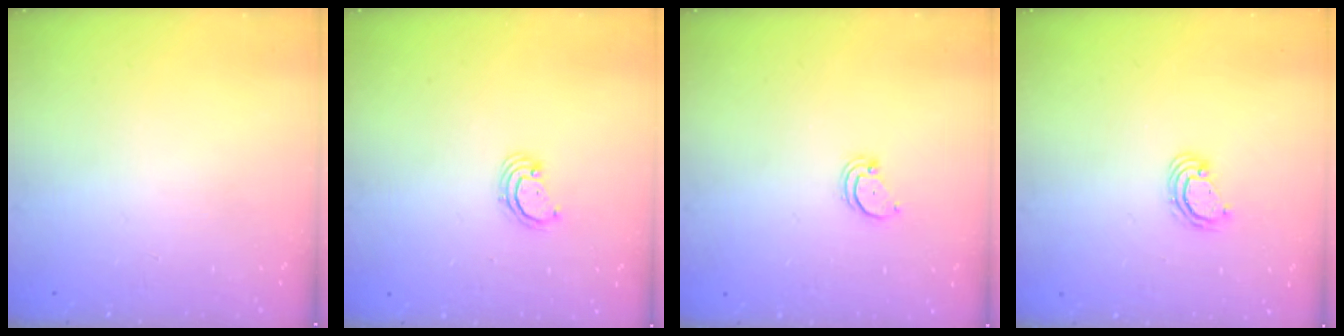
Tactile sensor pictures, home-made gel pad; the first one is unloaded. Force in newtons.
{"total": 2.8, "press": 2.8, "slide": 0.2}
{"total": 2.0, "press": 2.0, "slide": 0.2}
{"total": 4.0, "press": 3.9, "slide": 0.3}